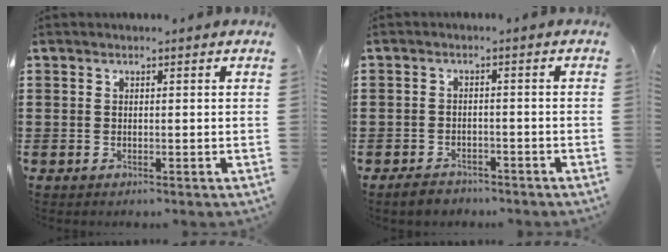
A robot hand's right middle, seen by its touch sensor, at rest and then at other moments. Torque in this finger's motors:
{"motor_torque": [1.07, -0.14, 0.18, 0.10]}